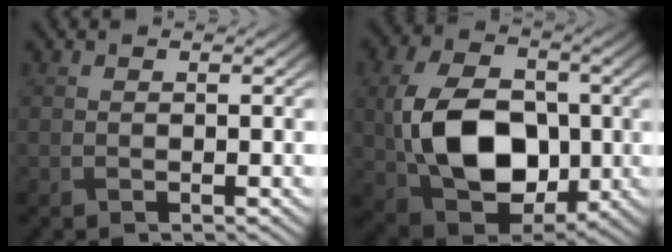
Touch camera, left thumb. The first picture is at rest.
{"total": 13.4, "force": [-1.0, 9.2, 9.7], "torque": [-0.206, -0.010, -0.017]}